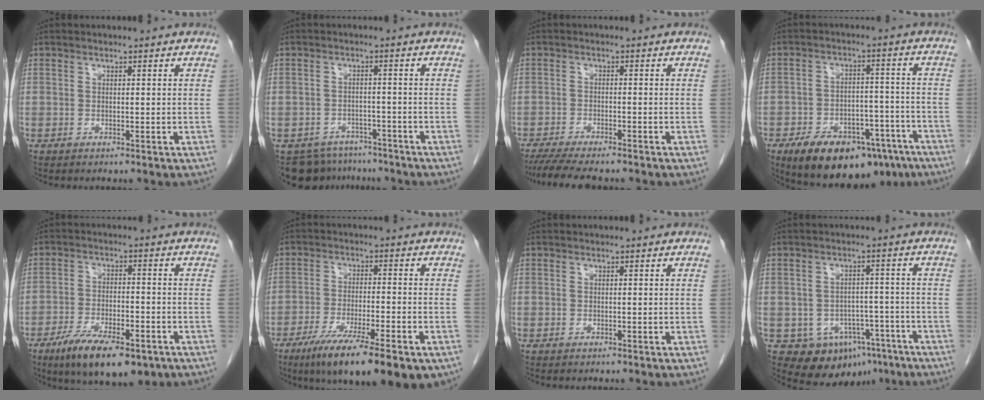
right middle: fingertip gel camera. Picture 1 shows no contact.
{"total": 8.5, "force": [-7.1, 4.5, 0.9], "torque": [-0.012, 0.004, -0.094]}
{"total": 8.7, "force": [-7.5, 1.2, 4.3], "torque": [-0.065, -0.018, -0.118]}
{"total": 17.4, "force": [-12.0, 8.4, 9.5], "torque": [-0.133, 0.018, -0.174]}
{"total": 12.6, "force": [-8.0, 4.2, 8.8], "torque": [-0.142, -0.014, -0.126]}
{"total": 15.4, "force": [-9.6, 2.6, 11.8], "torque": [-0.157, -0.030, -0.151]}
{"total": 0.0}
{"total": 9.8, "force": [-5.2, 7.1, 4.2], "torque": [-0.050, 0.018, -0.061]}